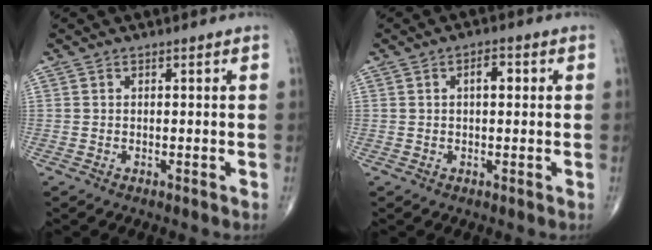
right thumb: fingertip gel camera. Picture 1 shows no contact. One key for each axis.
{"total": 3.2, "fx": 0.7, "fy": 1.6, "fz": 2.6, "tx": -0.037, "ty": 0.008, "tz": 0.007}